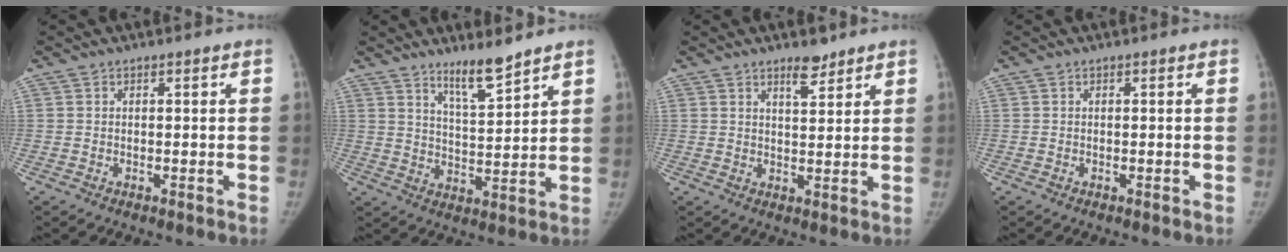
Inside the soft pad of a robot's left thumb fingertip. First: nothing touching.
{"total": 7.2, "force": [5.9, 0.8, 4.2], "torque": [-0.067, -0.054, 0.107]}
{"total": 3.9, "force": [3.1, 1.3, 2.1], "torque": [-0.022, -0.024, 0.049]}
{"total": 0.0}